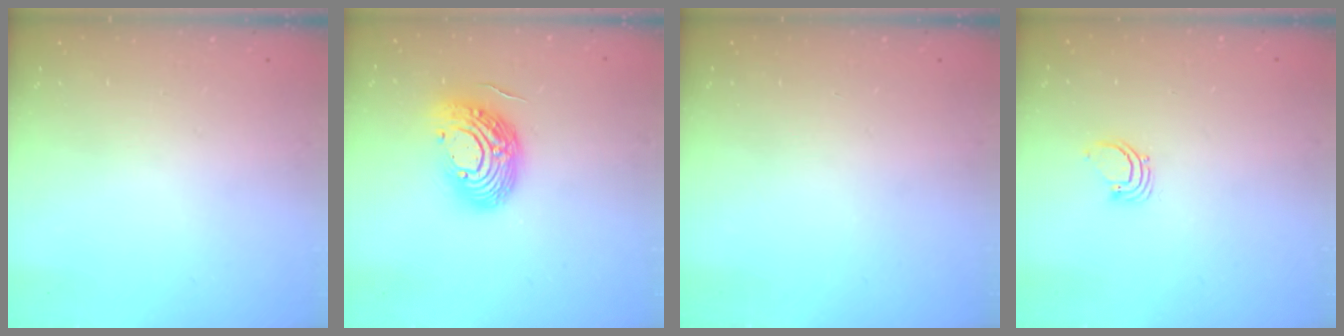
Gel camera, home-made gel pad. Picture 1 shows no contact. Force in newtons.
{"total": 14.4, "press": 14.3, "slide": 1.4}
{"total": 0.0}
{"total": 2.3, "press": 2.3, "slide": 0.1}